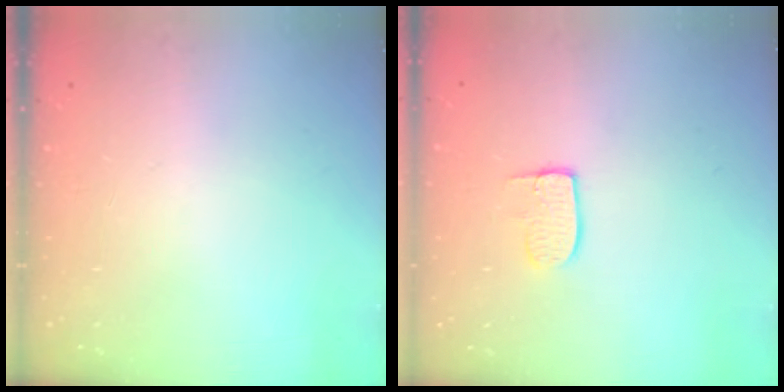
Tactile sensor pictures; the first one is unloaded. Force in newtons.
{"total": 7.2, "press": 7.1, "slide": 0.4}